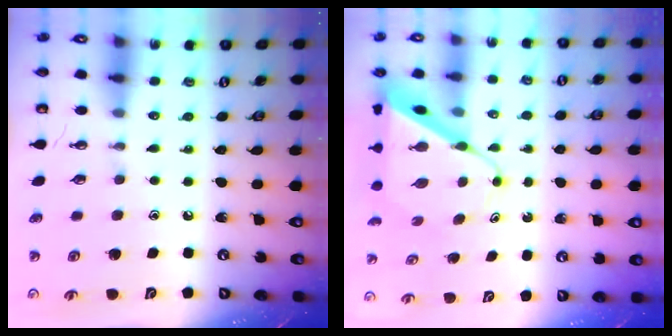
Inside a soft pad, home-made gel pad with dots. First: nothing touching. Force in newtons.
{"total": 10.0, "press": 10.0, "slide": 0.5}